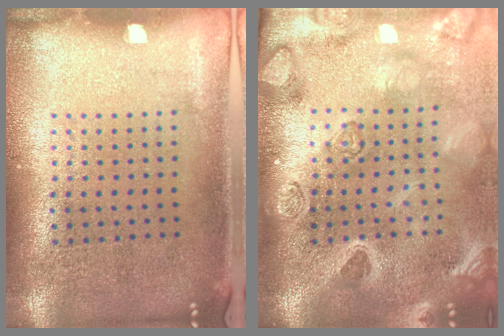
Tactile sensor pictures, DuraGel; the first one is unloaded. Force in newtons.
{"total": 3.9, "press": 3.1, "slide": 2.4}